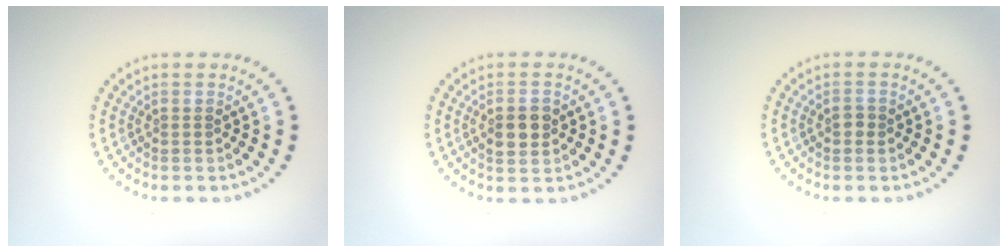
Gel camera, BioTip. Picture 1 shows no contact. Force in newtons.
{"total": 2.5, "press": 2.5, "slide": 0.2}
{"total": 0.9, "press": 0.9, "slide": 0.1}